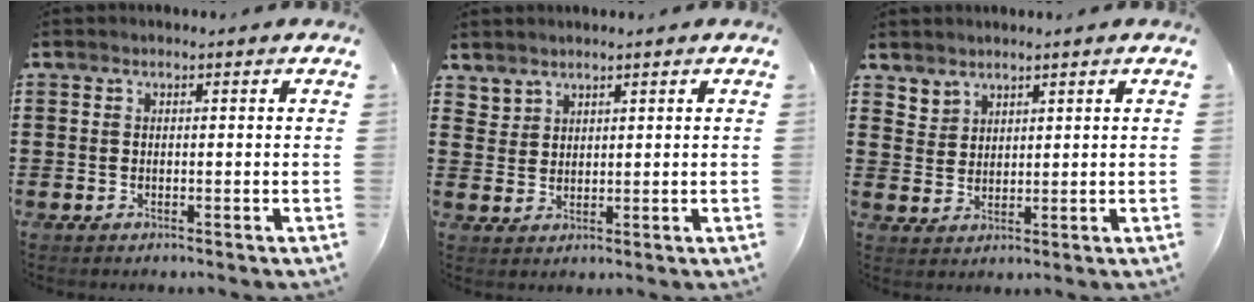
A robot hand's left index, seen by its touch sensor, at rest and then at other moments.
{"total": 2.2, "force": [2.0, 1.0, -0.1], "torque": [-0.004, 0.001, 0.041]}
{"total": 3.0, "force": [2.5, 1.5, -0.2], "torque": [-0.005, -0.001, 0.050]}